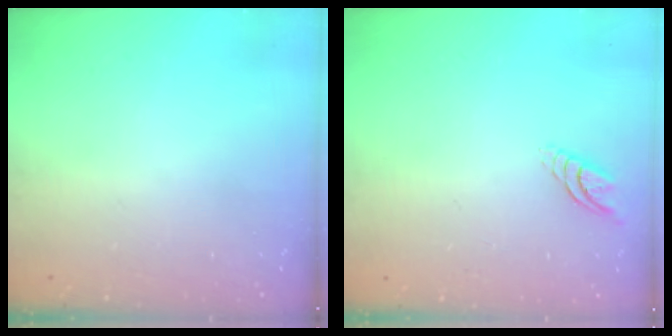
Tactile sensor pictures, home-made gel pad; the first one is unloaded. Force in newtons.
{"total": 5.7, "press": 5.6, "slide": 0.7}